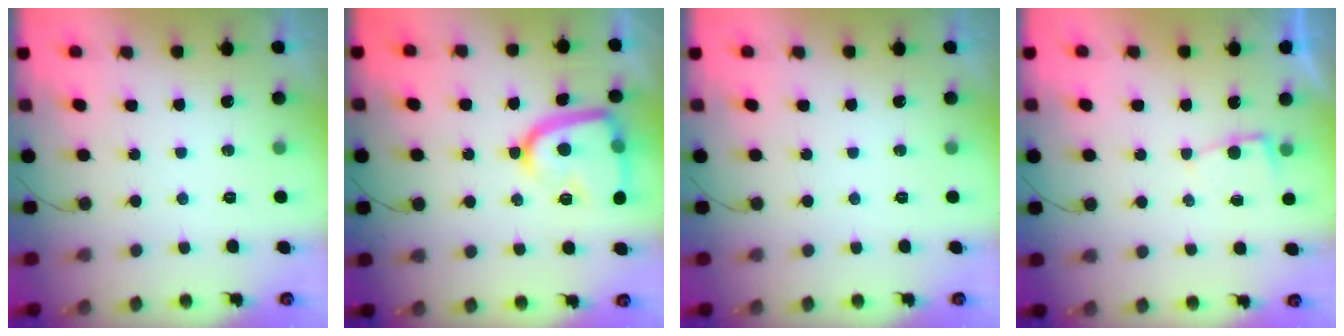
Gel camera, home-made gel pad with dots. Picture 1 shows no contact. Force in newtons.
{"total": 15.7, "press": 15.7, "slide": 1.3}
{"total": 0.0}
{"total": 2.3, "press": 2.3, "slide": 0.3}